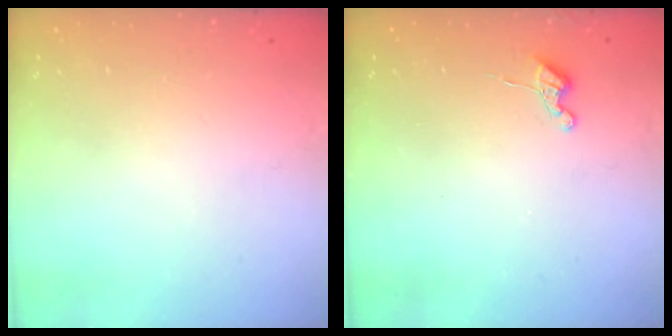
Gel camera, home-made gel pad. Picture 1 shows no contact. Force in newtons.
{"total": 3.8, "press": 3.7, "slide": 0.5}